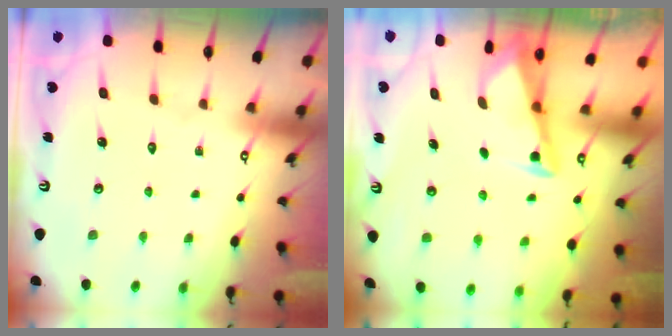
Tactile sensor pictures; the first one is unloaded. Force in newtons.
{"total": 2.8, "press": 2.8, "slide": 0.4}